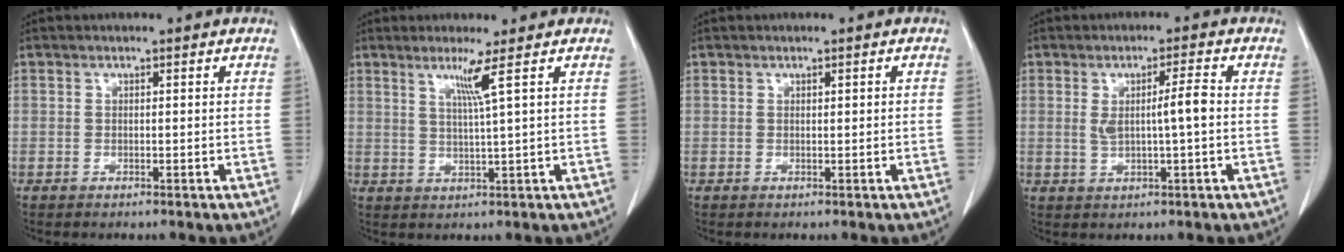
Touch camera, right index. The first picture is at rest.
{"total": 3.8, "force": [1.8, -1.6, 2.9], "torque": [-0.059, -0.011, 0.042]}
{"total": 0.5, "force": [0.1, 0.0, 0.5], "torque": [-0.009, 0.000, 0.003]}
{"total": 4.7, "force": [0.3, 0.1, 4.7], "torque": [-0.081, 0.001, 0.008]}